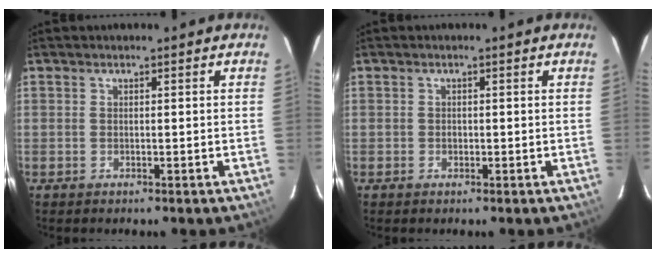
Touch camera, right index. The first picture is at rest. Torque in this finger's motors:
{"motor_torque": [0.09, -0.08, 0.06, 0.02]}